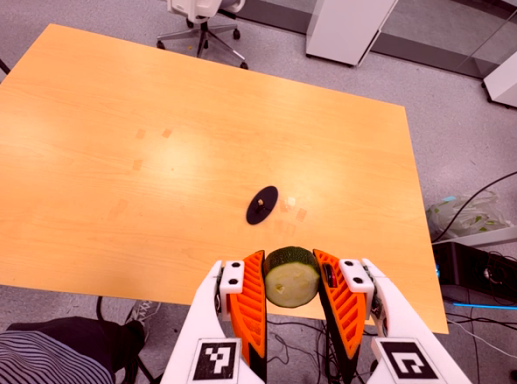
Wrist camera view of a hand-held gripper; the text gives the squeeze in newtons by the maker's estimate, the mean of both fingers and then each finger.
{"total": 12.3, "left": 12.0, "right": 12.7}